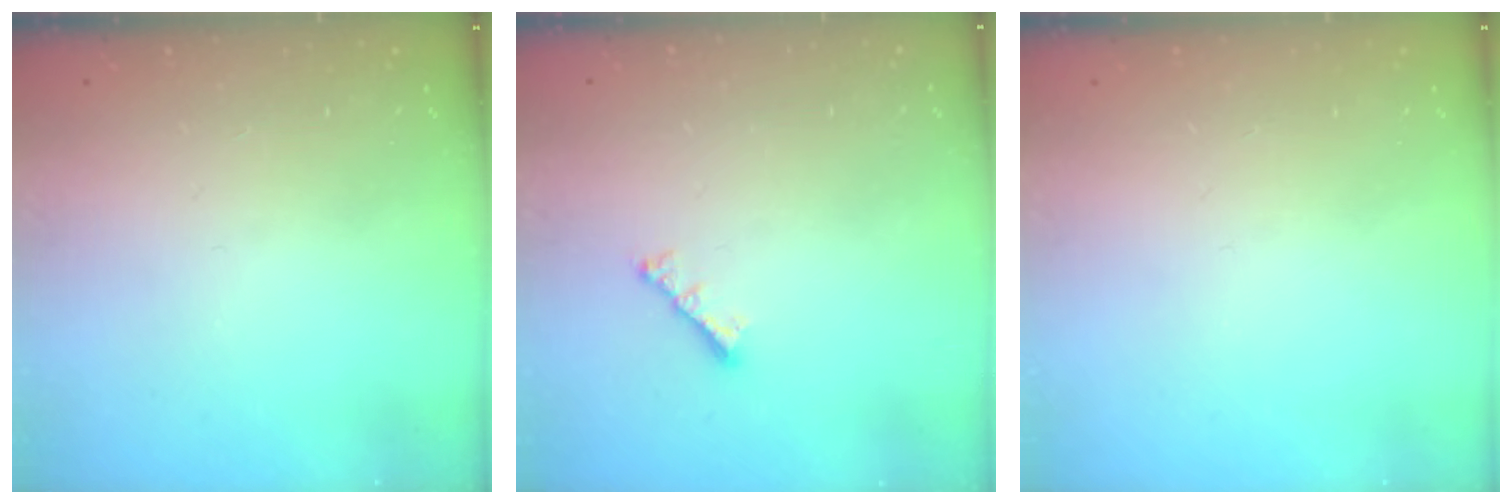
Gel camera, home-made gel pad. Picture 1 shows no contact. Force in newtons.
{"total": 2.8, "press": 2.7, "slide": 0.6}
{"total": 0.0}